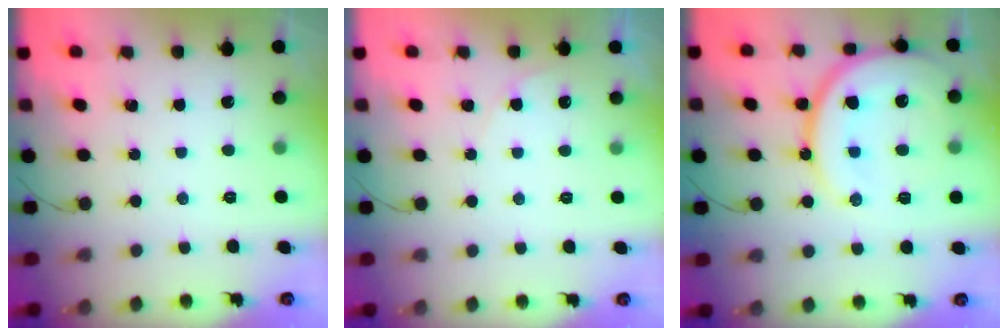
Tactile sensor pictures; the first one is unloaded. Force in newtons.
{"total": 3.4, "press": 3.4, "slide": 0.1}
{"total": 18.3, "press": 18.3, "slide": 1.5}